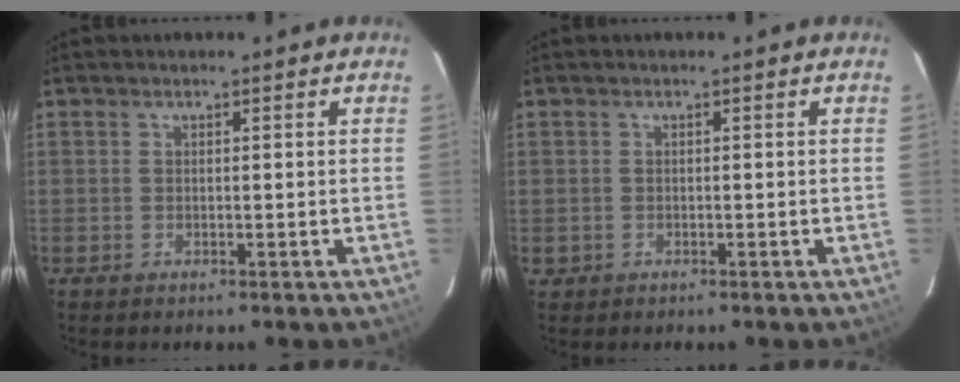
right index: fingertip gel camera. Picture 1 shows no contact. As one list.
[{"total": 1.2, "force": [-0.3, 1.1, 0.1], "torque": [-0.001, 0.001, -0.002]}]